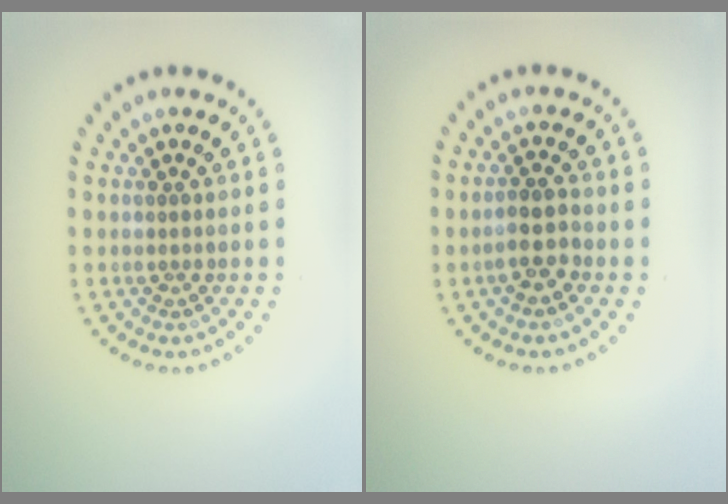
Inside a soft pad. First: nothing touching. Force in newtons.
{"total": 2.4, "press": 2.2, "slide": 0.9}